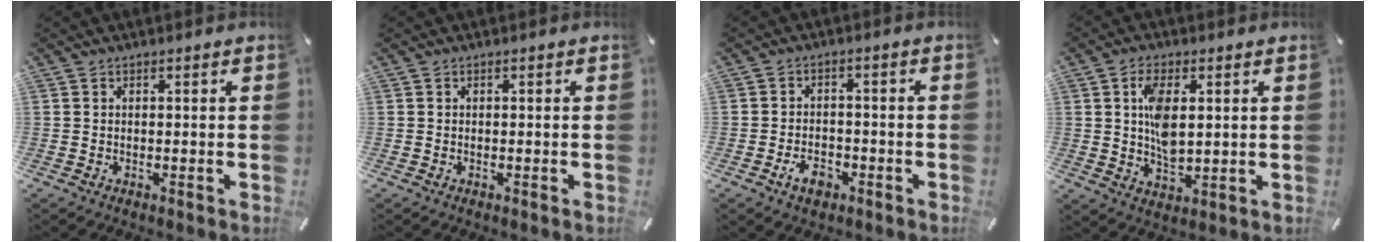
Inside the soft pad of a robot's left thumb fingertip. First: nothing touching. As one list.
[{"total": 0.0}, {"total": 5.4, "force": [-2.8, 3.5, 3.0], "torque": [-0.067, 0.010, -0.055]}, {"total": 8.3, "force": [1.7, 4.4, 6.8], "torque": [-0.129, -0.005, 0.023]}]